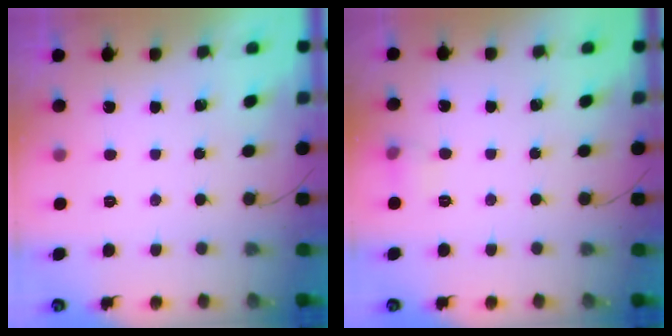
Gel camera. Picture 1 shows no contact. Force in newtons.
{"total": 5.1, "press": 4.8, "slide": 1.6}